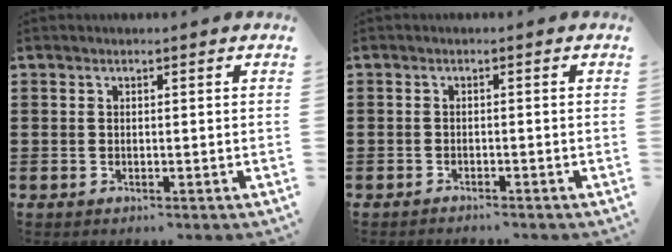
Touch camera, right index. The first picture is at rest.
{"total": 1.0, "force": [-1.0, 0.0, 0.0], "torque": [-0.003, 0.000, -0.021]}